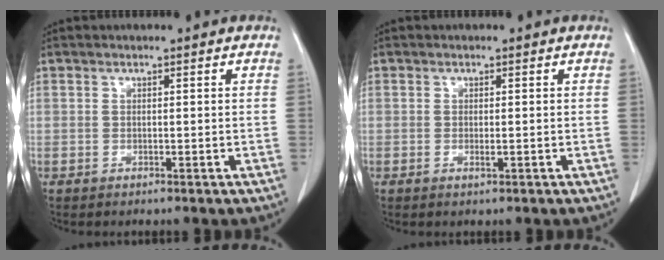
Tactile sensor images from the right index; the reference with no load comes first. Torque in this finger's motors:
{"motor_torque": [-0.30, 0.07, -0.02, -0.01]}